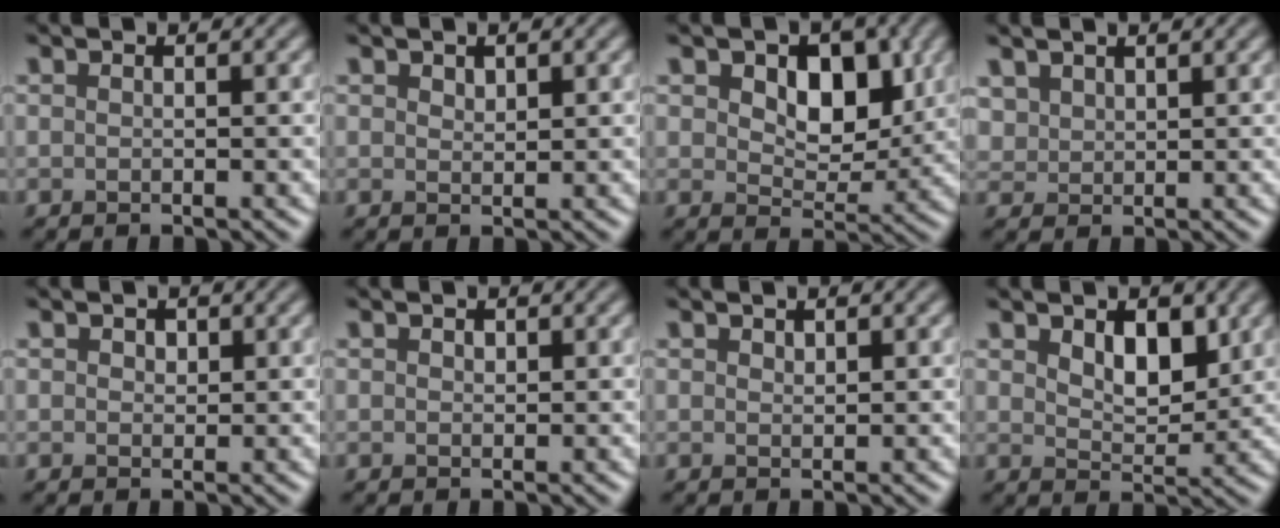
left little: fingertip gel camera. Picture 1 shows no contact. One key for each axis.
{"total": 0.9, "fx": 0.6, "fy": 0.5, "fz": 0.5, "tx": -0.010, "ty": -0.001, "tz": 0.011}
{"total": 5.7, "fx": 1.7, "fy": 3.6, "fz": 4.1, "tx": -0.065, "ty": -0.013, "tz": 0.015}
{"total": 2.0, "fx": 1.4, "fy": 1.2, "fz": 0.8, "tx": -0.029, "ty": -0.004, "tz": 0.037}
{"total": 1.3, "fx": 0.5, "fy": 1.0, "fz": 0.6, "tx": -0.013, "ty": 0.002, "tz": 0.003}
{"total": 0.5, "fx": 0.3, "fy": 0.4, "fz": 0.2, "tx": -0.005, "ty": -0.001, "tz": 0.003}
{"total": 0.6, "fx": 0.4, "fy": 0.3, "fz": 0.3, "tx": -0.007, "ty": -0.001, "tz": 0.006}
{"total": 3.6, "fx": 1.3, "fy": 2.1, "fz": 2.6, "tx": -0.052, "ty": -0.010, "tz": 0.019}